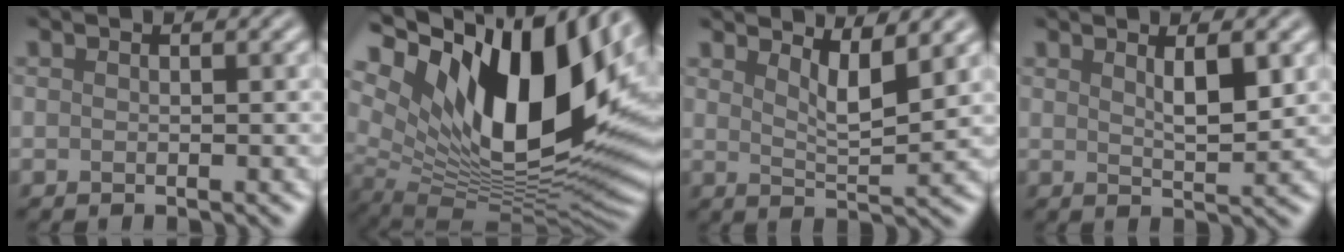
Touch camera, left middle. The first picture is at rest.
{"total": 18.5, "force": [6.5, 8.8, 14.9], "torque": [-0.249, 0.010, 0.109]}
{"total": 3.5, "force": [2.4, 0.8, 2.4], "torque": [-0.039, -0.007, 0.042]}
{"total": 2.9, "force": [1.4, 0.7, 2.5], "torque": [-0.038, -0.002, 0.025]}